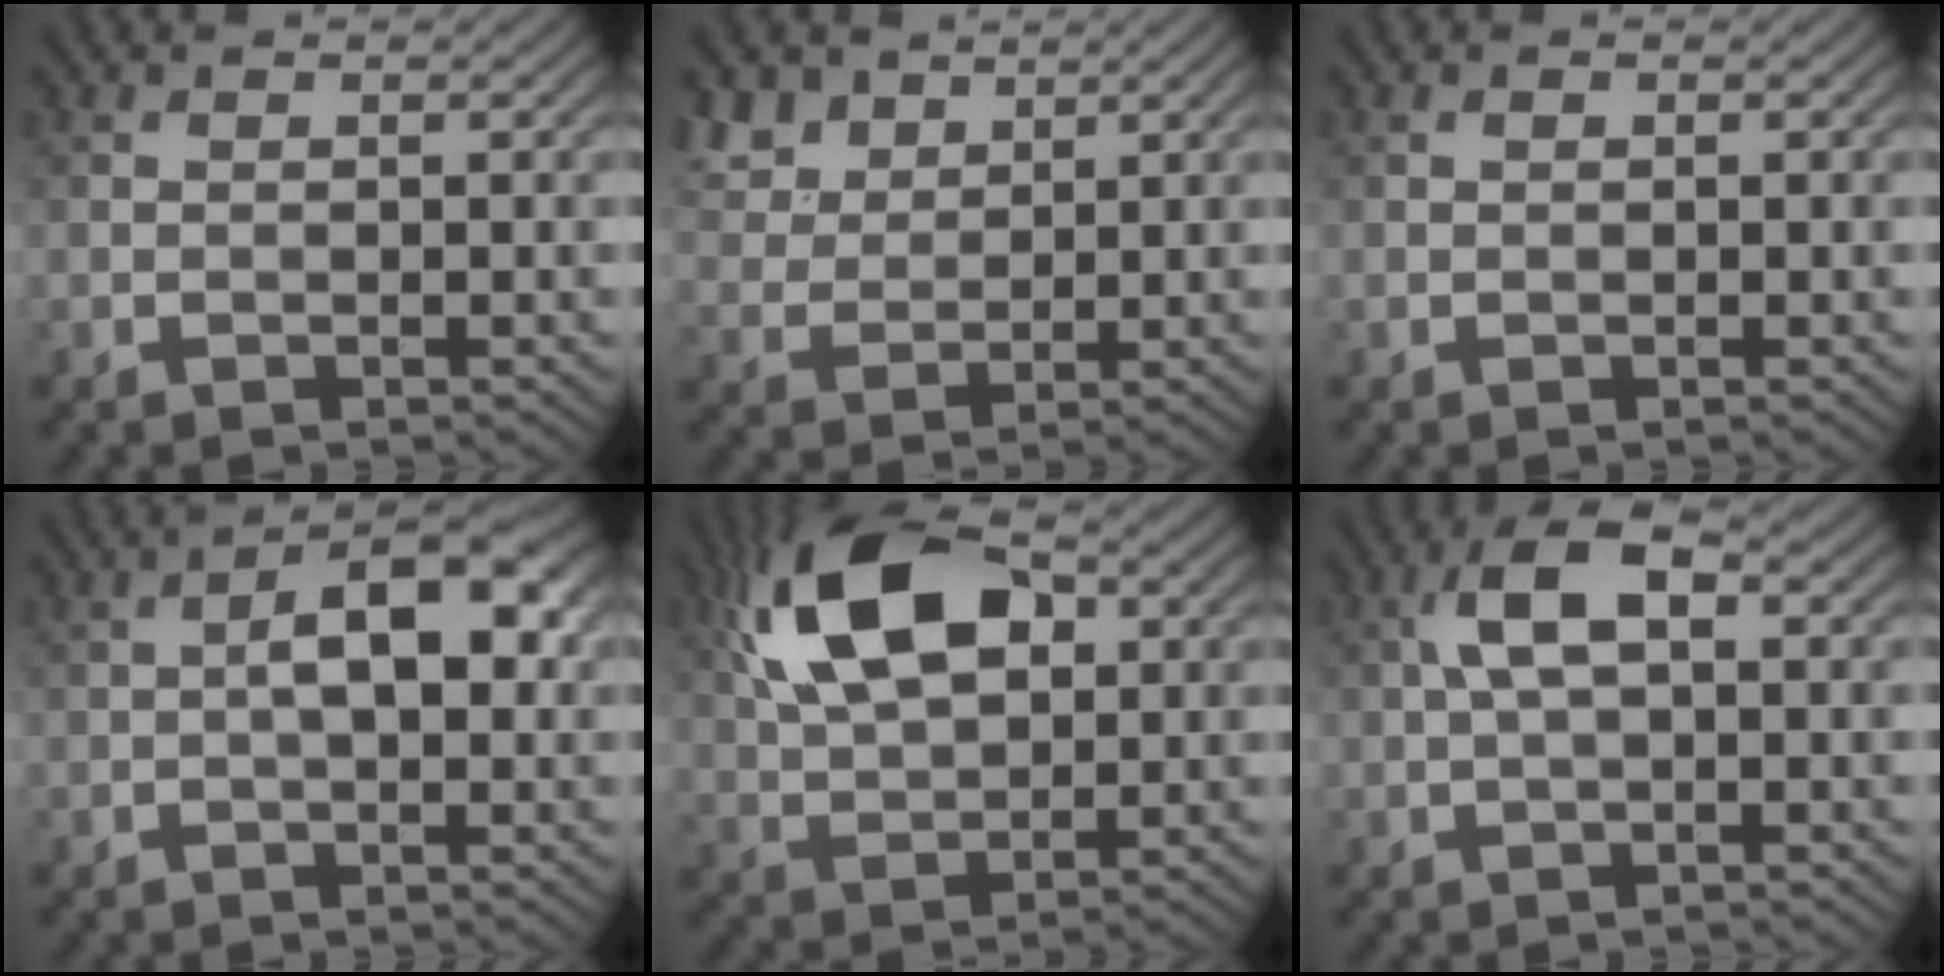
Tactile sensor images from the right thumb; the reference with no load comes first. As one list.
[{"total": 6.1, "force": [4.0, 3.7, 2.7], "torque": [-0.092, 0.000, 0.087]}, {"total": 0.0}, {"total": 6.9, "force": [0.2, 3.2, 6.1], "torque": [-0.089, 0.013, -0.007]}, {"total": 12.9, "force": [4.3, 7.1, 9.9], "torque": [-0.203, 0.026, 0.073]}, {"total": 5.6, "force": [0.7, 2.3, 5.1], "torque": [-0.106, 0.020, 0.006]}]